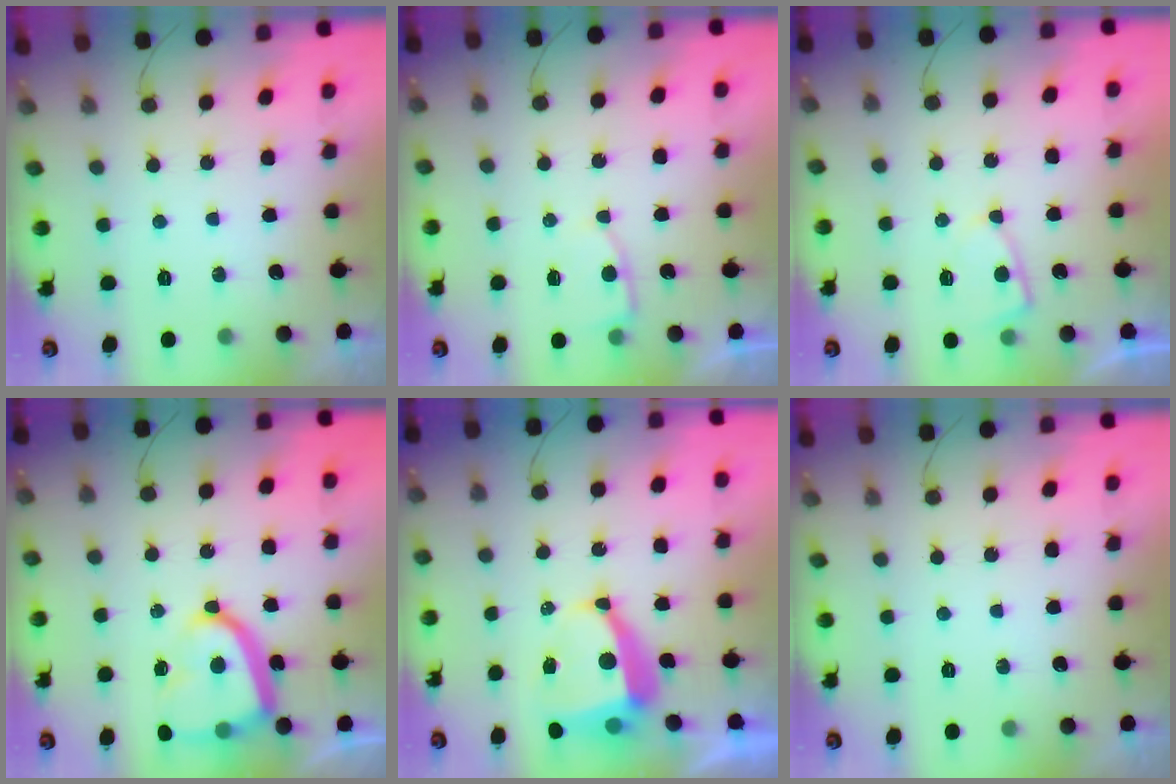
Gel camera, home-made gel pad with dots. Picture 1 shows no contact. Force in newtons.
{"total": 4.6, "press": 4.5, "slide": 0.5}
{"total": 5.8, "press": 5.8, "slide": 0.4}
{"total": 16.0, "press": 15.9, "slide": 1.4}
{"total": 8.4, "press": 8.3, "slide": 1.0}
{"total": 0.0}